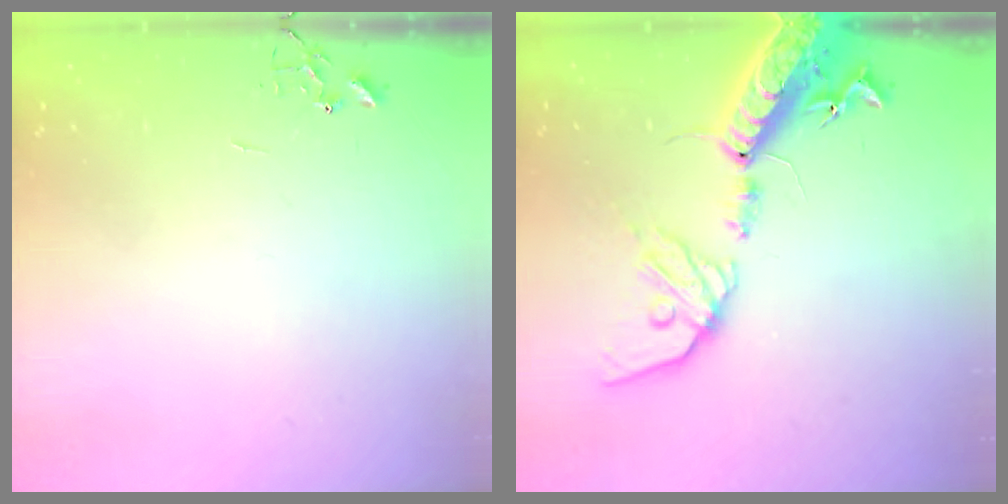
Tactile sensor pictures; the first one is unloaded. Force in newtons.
{"total": 19.5, "press": 19.0, "slide": 4.4}